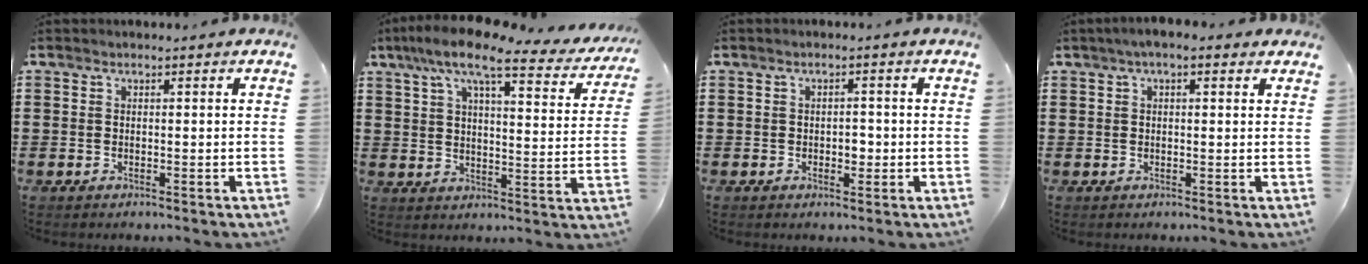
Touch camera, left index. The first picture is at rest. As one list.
[{"total": 10.5, "force": [7.7, 1.9, 6.8], "torque": [-0.144, -0.032, 0.126]}, {"total": 2.1, "force": [-0.4, 1.2, 1.7], "torque": [-0.034, 0.005, -0.010]}, {"total": 2.2, "force": [0.8, 0.8, 1.8], "torque": [-0.037, 0.008, 0.012]}]